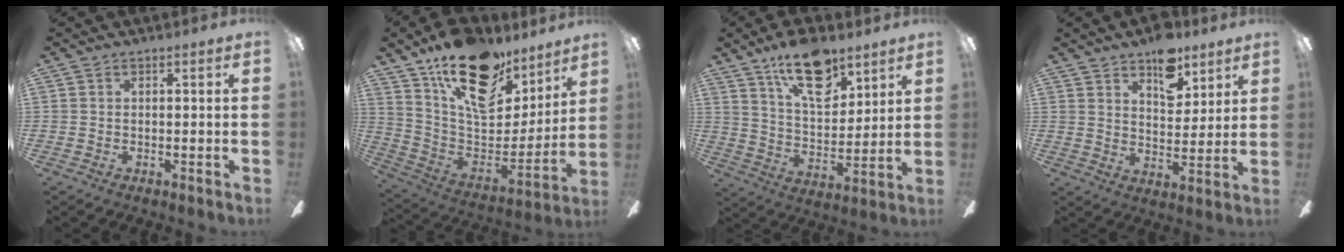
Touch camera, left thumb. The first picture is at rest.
{"total": 23.2, "force": [14.5, 12.5, 13.0], "torque": [-0.202, -0.084, 0.262]}
{"total": 17.1, "force": [11.3, 8.0, 10.1], "torque": [-0.165, -0.052, 0.195]}
{"total": 10.4, "force": [7.3, 5.4, 5.1], "torque": [-0.058, -0.035, 0.126]}